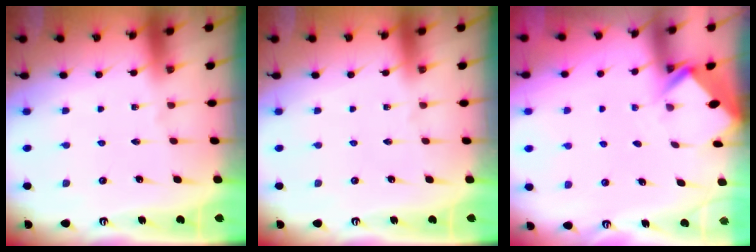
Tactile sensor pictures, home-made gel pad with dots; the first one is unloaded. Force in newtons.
{"total": 0.0}
{"total": 2.7, "press": 2.7, "slide": 0.1}